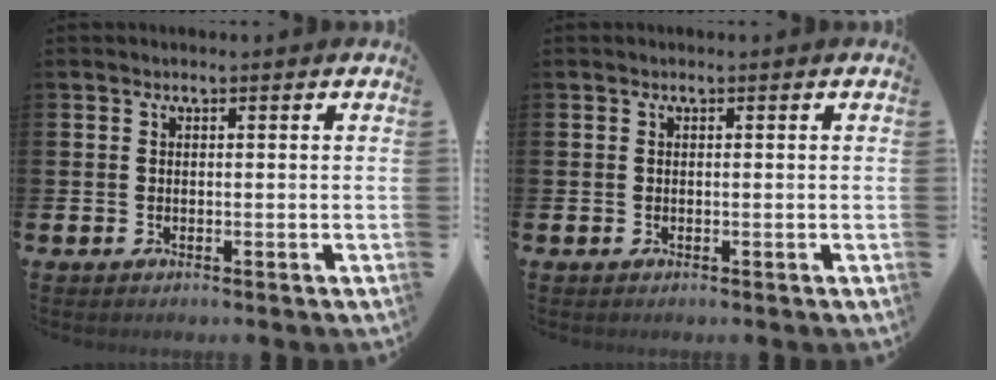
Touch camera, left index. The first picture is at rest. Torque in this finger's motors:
{"motor_torque": [0.00, 0.00, 0.00, 0.01]}